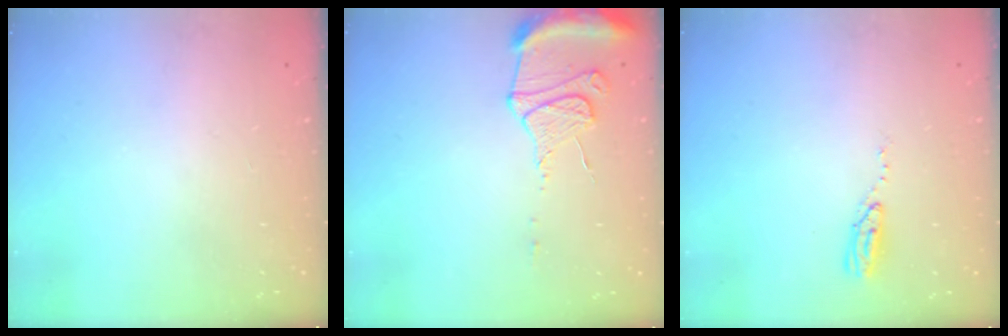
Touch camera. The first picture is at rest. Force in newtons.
{"total": 11.4, "press": 11.3, "slide": 1.2}
{"total": 4.3, "press": 4.3, "slide": 0.2}